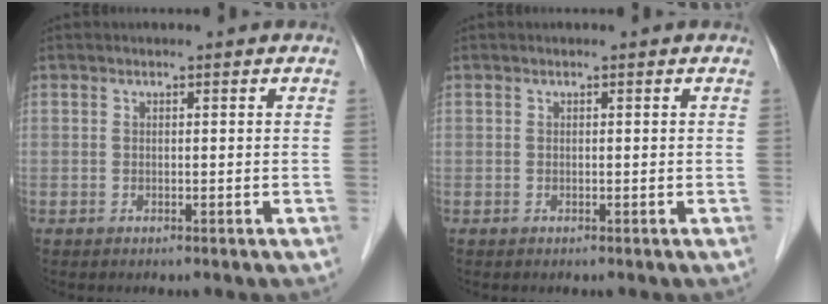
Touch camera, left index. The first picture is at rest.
{"total": 0.0}